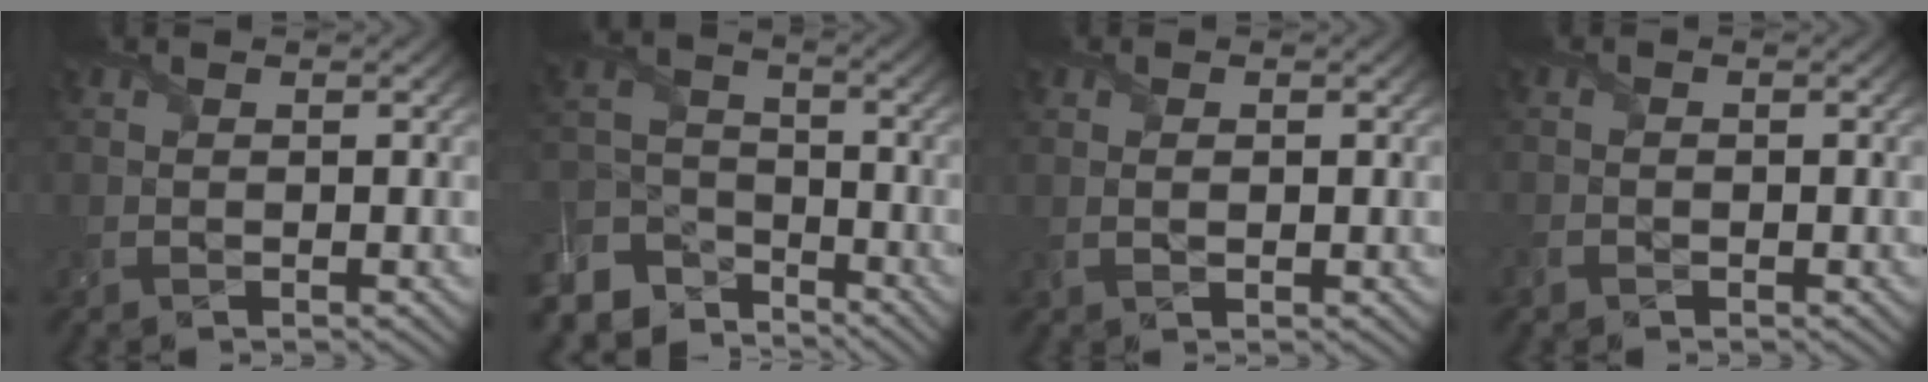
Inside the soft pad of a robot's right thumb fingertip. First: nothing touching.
{"total": 11.5, "force": [-8.1, 7.3, 3.8], "torque": [-0.126, -0.036, -0.139]}
{"total": 1.0, "force": [0.1, 0.6, 0.8], "torque": [-0.017, -0.004, 0.008]}
{"total": 1.2, "force": [-1.0, 0.7, 0.2], "torque": [-0.008, -0.005, -0.021]}